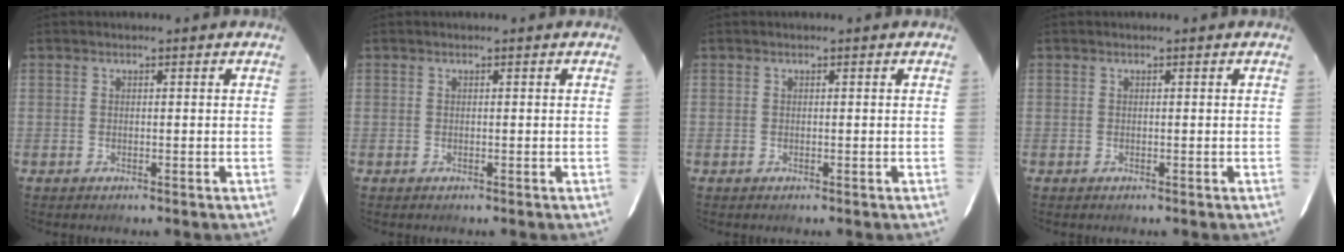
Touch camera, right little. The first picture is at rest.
{"total": 0.0}
{"total": 0.0}
{"total": 0.0}